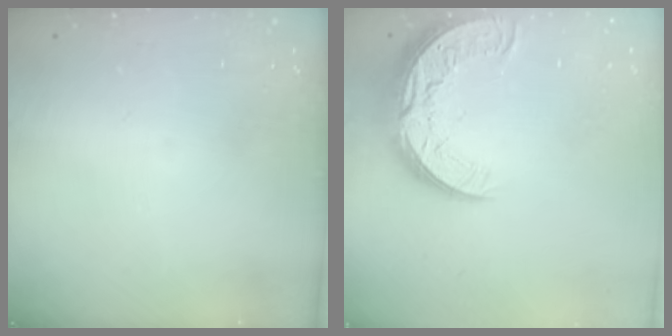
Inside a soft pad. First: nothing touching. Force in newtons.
{"total": 13.9, "press": 13.9, "slide": 1.3}